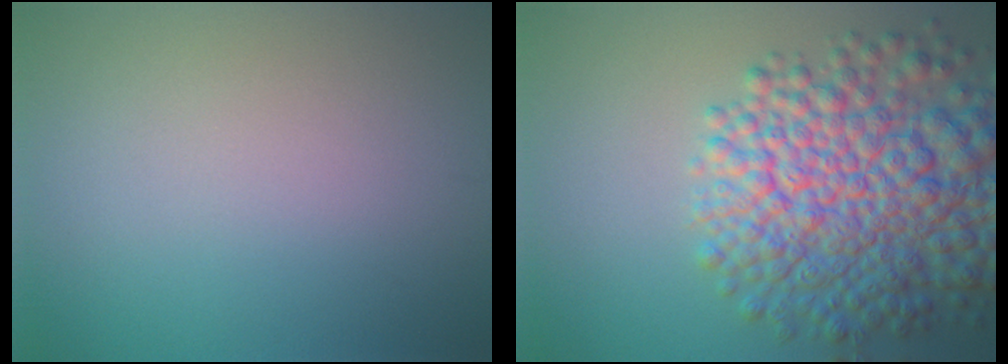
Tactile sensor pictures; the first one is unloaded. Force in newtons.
{"total": 11.2, "press": 11.1, "slide": 0.4}